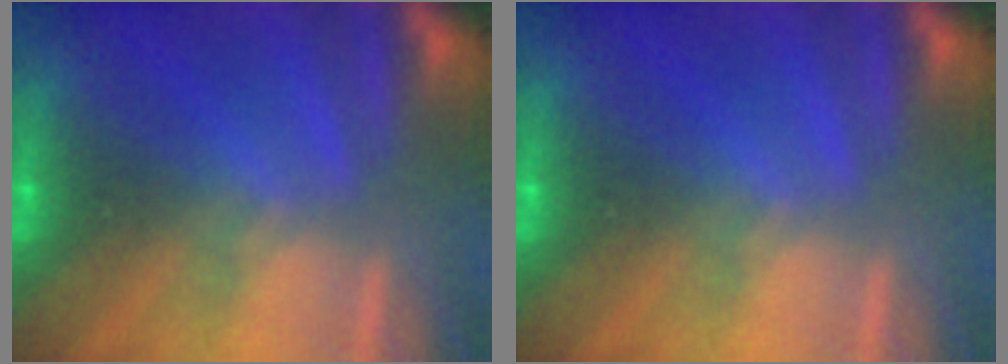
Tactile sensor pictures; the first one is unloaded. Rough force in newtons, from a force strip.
{"total": 0.0}